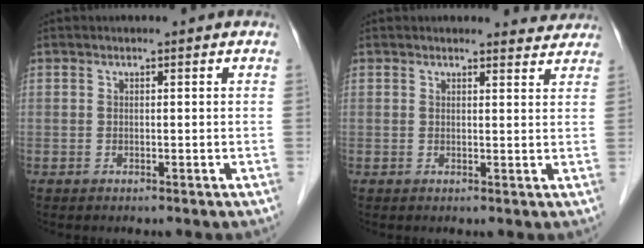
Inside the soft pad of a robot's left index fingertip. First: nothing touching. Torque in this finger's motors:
{"motor_torque": [0.31, -0.48, 0.10, -0.01]}